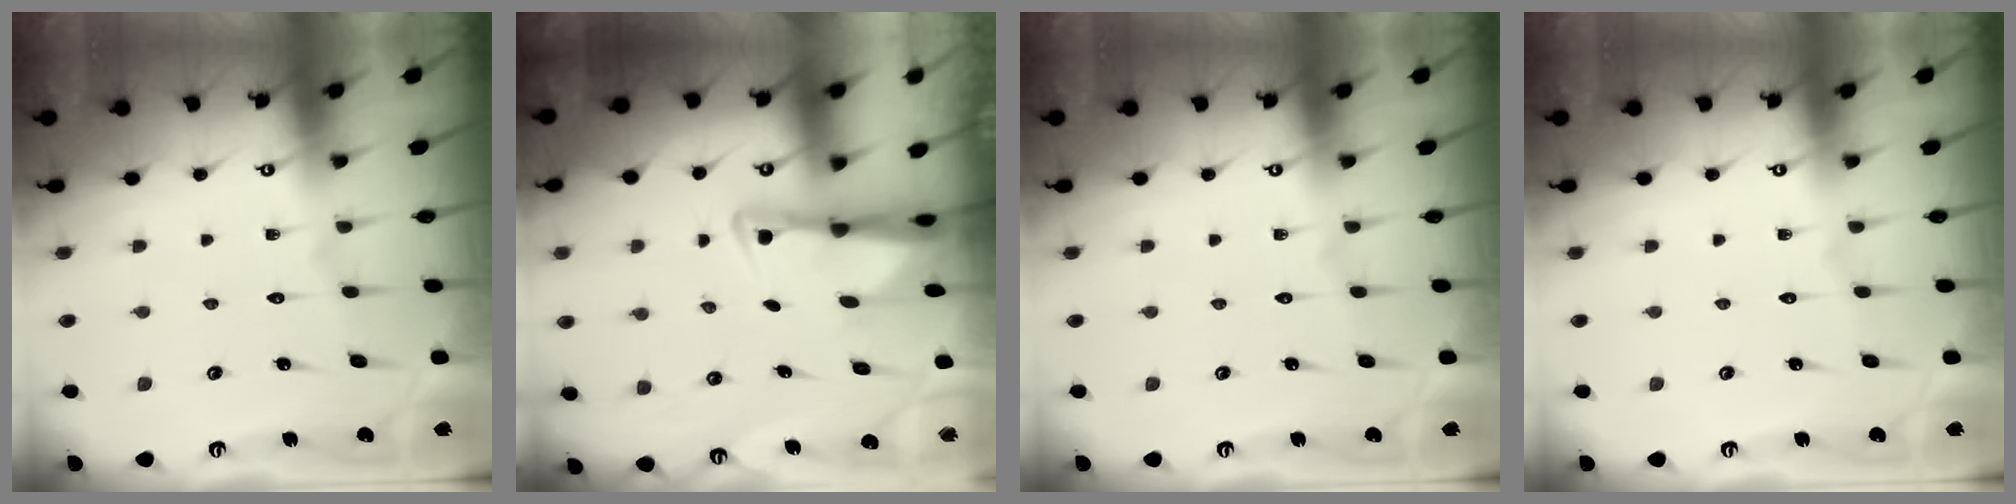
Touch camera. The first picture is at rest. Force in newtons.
{"total": 3.0, "press": 3.0, "slide": 0.6}
{"total": 0.0}
{"total": 0.0}